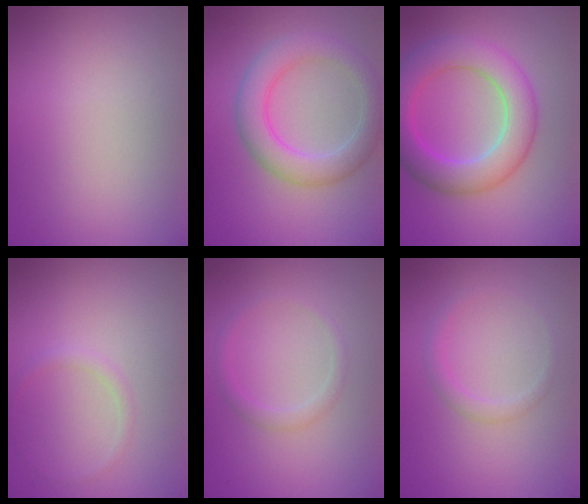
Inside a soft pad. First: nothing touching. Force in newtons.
{"total": 4.9, "press": 4.9, "slide": 0.2}
{"total": 6.6, "press": 6.6, "slide": 0.3}
{"total": 0.8, "press": 0.8, "slide": 0.0}
{"total": 1.4, "press": 1.4, "slide": 0.0}
{"total": 1.3, "press": 1.3, "slide": 0.0}